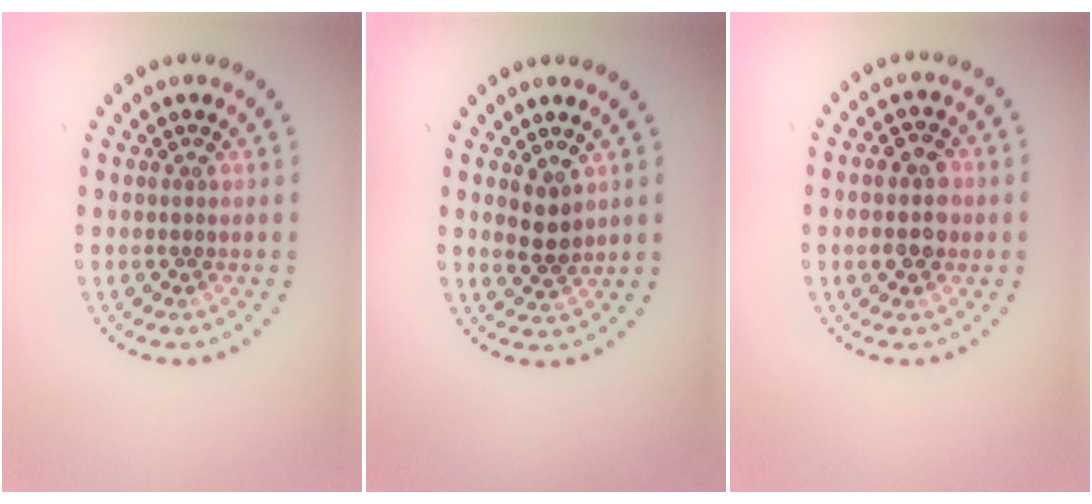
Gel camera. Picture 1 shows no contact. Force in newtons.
{"total": 2.1, "press": 1.9, "slide": 0.7}
{"total": 3.6, "press": 3.6, "slide": 0.1}